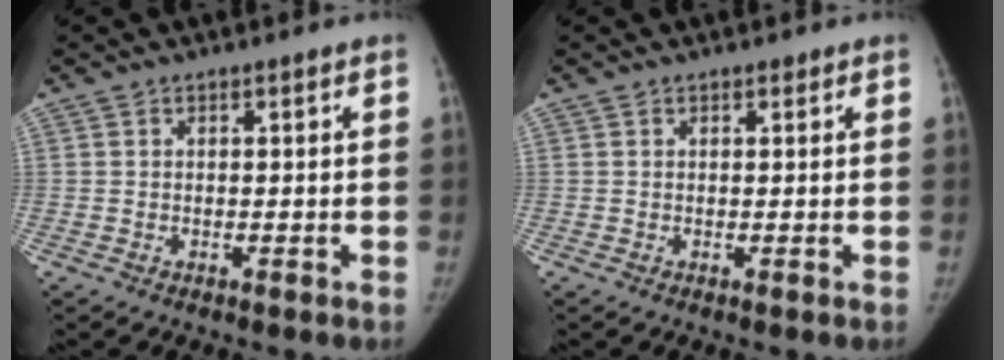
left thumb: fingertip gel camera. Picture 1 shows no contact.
{"total": 0.6, "force": [0.5, 0.3, 0.2], "torque": [-0.003, -0.003, 0.005]}